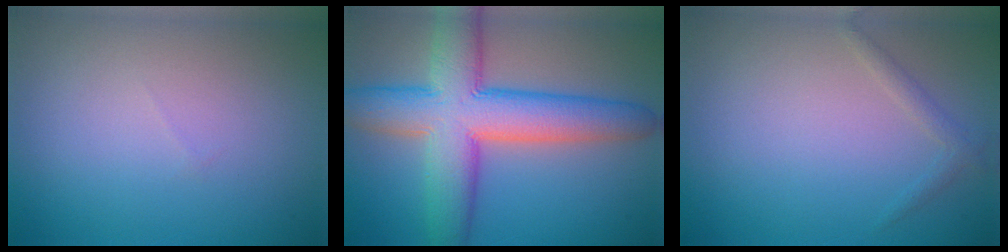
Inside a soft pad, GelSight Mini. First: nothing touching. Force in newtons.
{"total": 10.7, "press": 10.7, "slide": 0.4}
{"total": 1.1, "press": 1.1, "slide": 0.0}